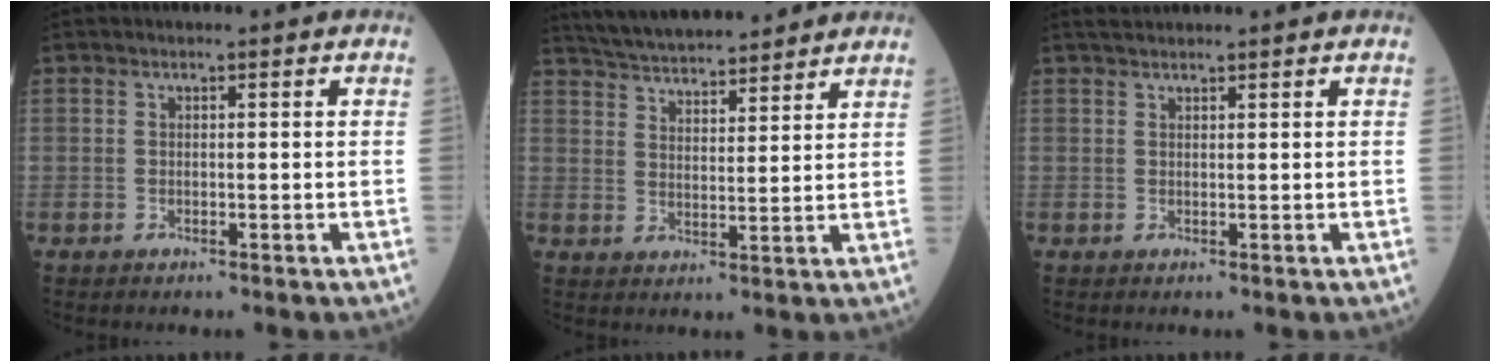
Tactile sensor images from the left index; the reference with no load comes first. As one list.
[{"total": 14.7, "force": [13.4, 2.3, 5.7], "torque": [-0.097, 0.028, 0.208]}, {"total": 3.6, "force": [3.3, 0.0, 1.4], "torque": [-0.018, 0.031, 0.054]}]